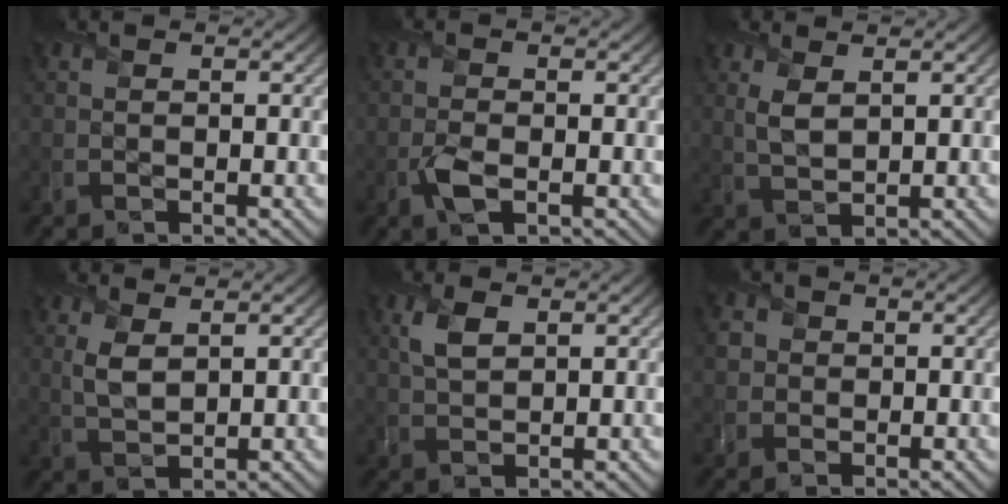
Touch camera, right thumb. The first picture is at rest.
{"total": 2.5, "force": [-1.1, 1.1, 2.0], "torque": [-0.049, -0.005, -0.026]}
{"total": 3.1, "force": [1.4, 1.5, 2.4], "torque": [-0.065, -0.001, 0.031]}
{"total": 3.6, "force": [1.5, 1.6, 2.8], "torque": [-0.075, 0.000, 0.033]}
{"total": 3.3, "force": [1.5, 1.6, 2.4], "torque": [-0.062, 0.003, 0.032]}
{"total": 1.9, "force": [0.4, 1.8, 0.2], "torque": [-0.010, 0.001, 0.004]}